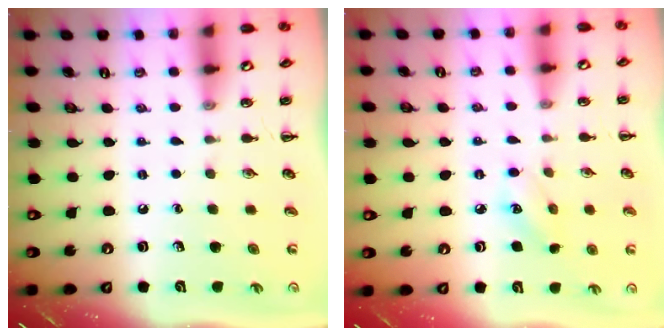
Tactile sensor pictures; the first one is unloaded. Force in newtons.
{"total": 5.2, "press": 5.0, "slide": 1.4}